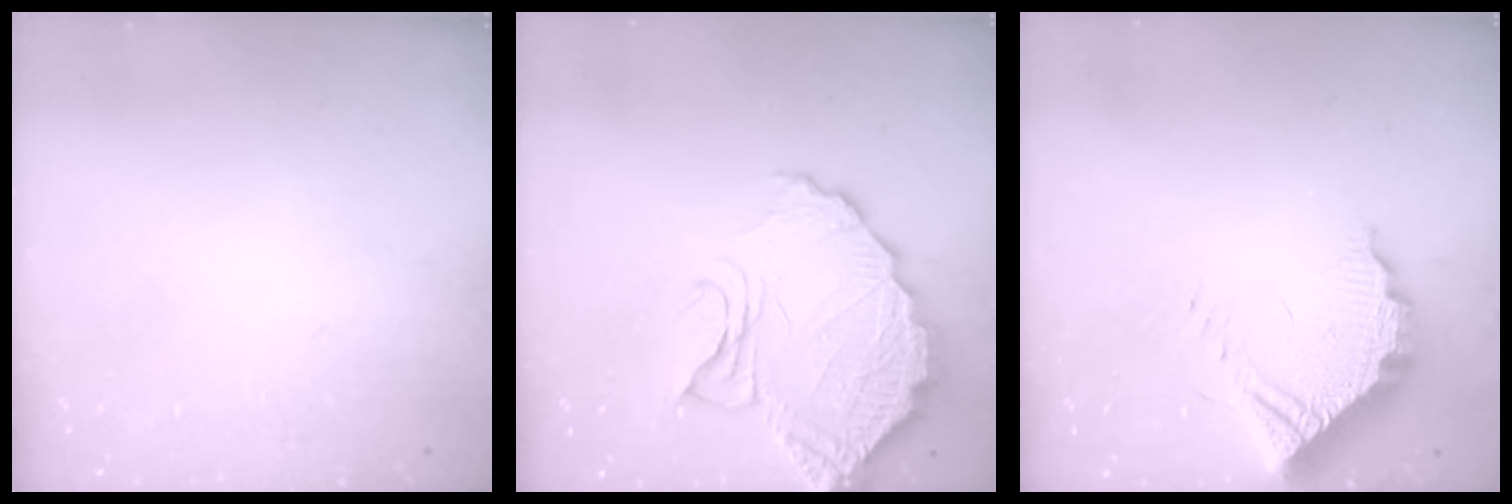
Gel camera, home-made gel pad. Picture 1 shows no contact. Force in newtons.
{"total": 13.9, "press": 13.9, "slide": 1.2}
{"total": 12.1, "press": 12.1, "slide": 1.2}